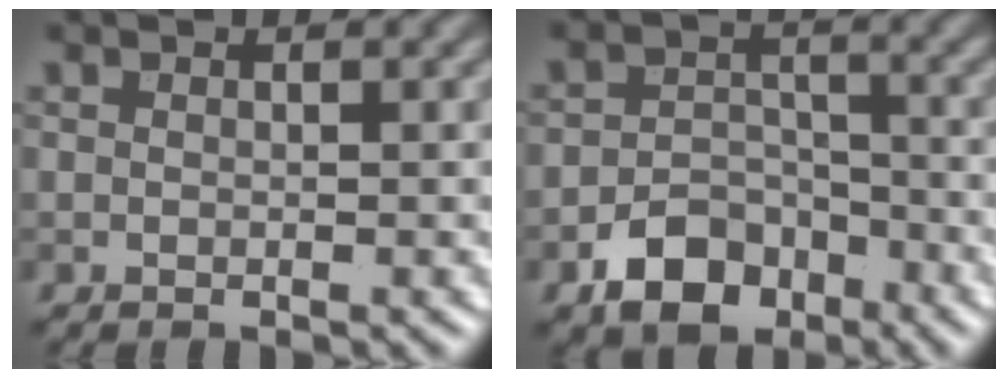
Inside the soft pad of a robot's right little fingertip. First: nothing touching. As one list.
[{"total": 4.6, "force": [-2.8, 3.0, 2.0], "torque": [-0.025, -0.004, -0.047]}]